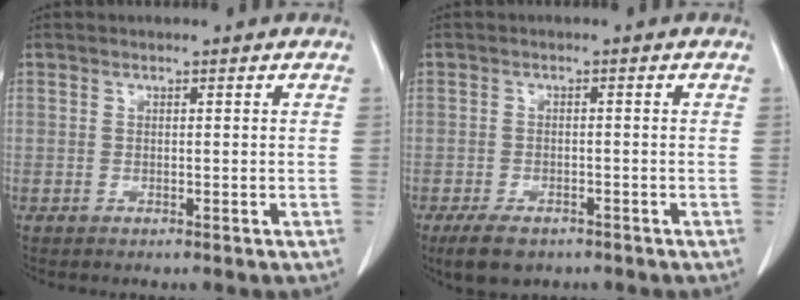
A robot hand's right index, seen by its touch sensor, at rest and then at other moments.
{"total": 5.7, "force": [-3.9, 2.9, 3.0], "torque": [-0.056, -0.005, -0.059]}